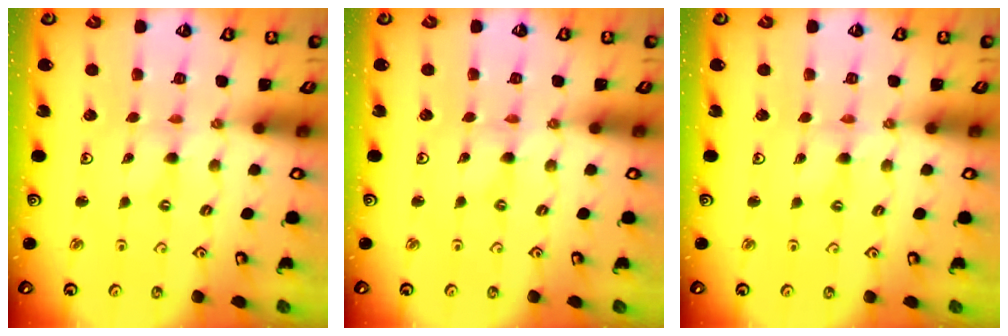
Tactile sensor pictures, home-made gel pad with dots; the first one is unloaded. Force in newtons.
{"total": 0.0}
{"total": 1.1, "press": 1.1, "slide": 0.3}